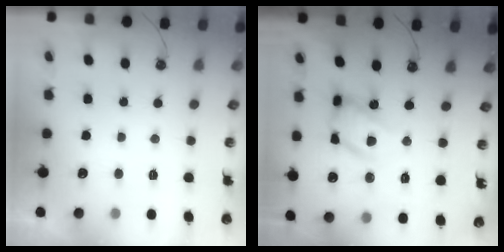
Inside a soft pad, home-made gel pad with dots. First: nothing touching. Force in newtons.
{"total": 14.5, "press": 14.2, "slide": 2.5}